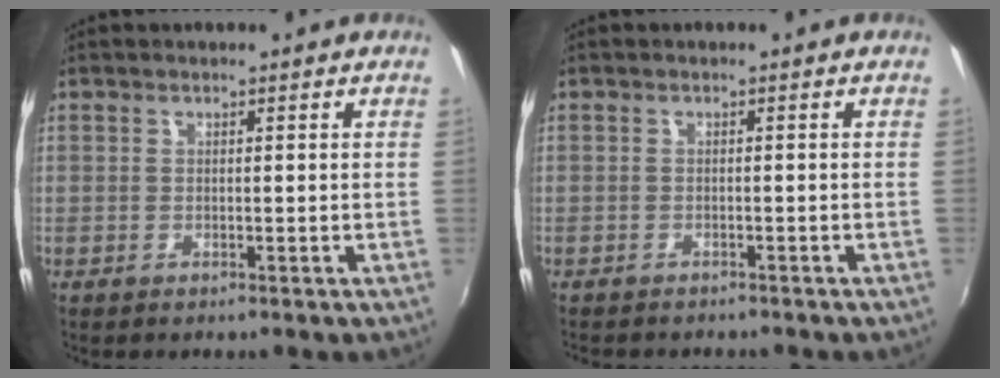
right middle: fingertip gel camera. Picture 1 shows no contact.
{"total": 2.9, "force": [-2.6, 0.7, 0.9], "torque": [-0.024, -0.012, -0.041]}